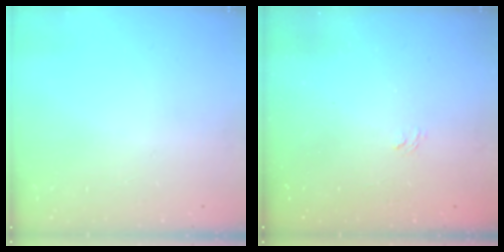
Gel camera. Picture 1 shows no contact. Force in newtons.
{"total": 1.1, "press": 0.1, "slide": 1.1}